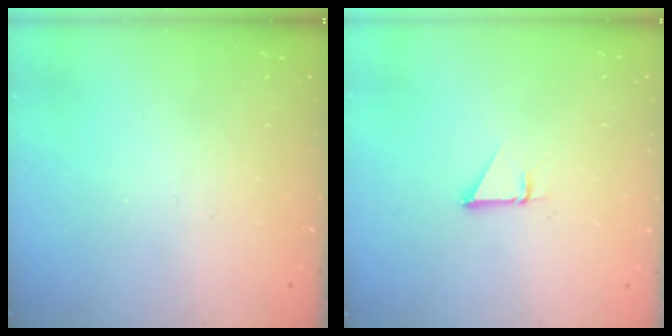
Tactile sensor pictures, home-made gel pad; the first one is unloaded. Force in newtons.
{"total": 0.9, "press": 0.9, "slide": 0.1}